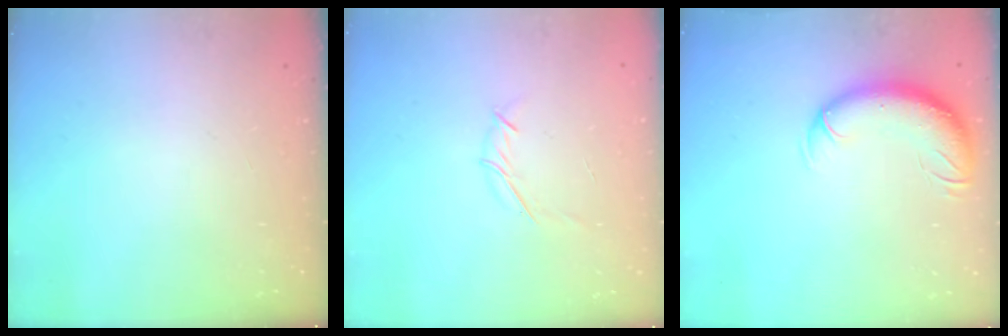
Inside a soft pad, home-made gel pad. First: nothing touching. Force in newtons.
{"total": 4.0, "press": 3.9, "slide": 0.9}
{"total": 11.0, "press": 10.6, "slide": 3.0}